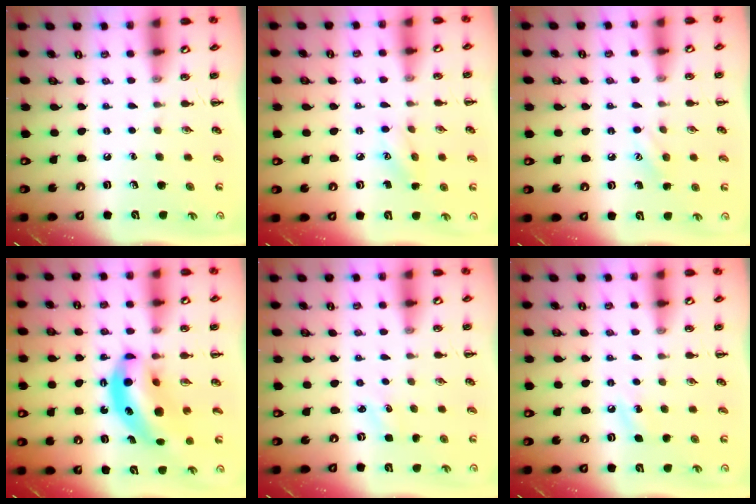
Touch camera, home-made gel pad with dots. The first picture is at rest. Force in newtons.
{"total": 6.2, "press": 6.0, "slide": 1.3}
{"total": 7.3, "press": 7.1, "slide": 1.8}
{"total": 12.4, "press": 12.0, "slide": 3.2}
{"total": 2.0, "press": 1.9, "slide": 0.6}
{"total": 4.5, "press": 4.3, "slide": 1.2}